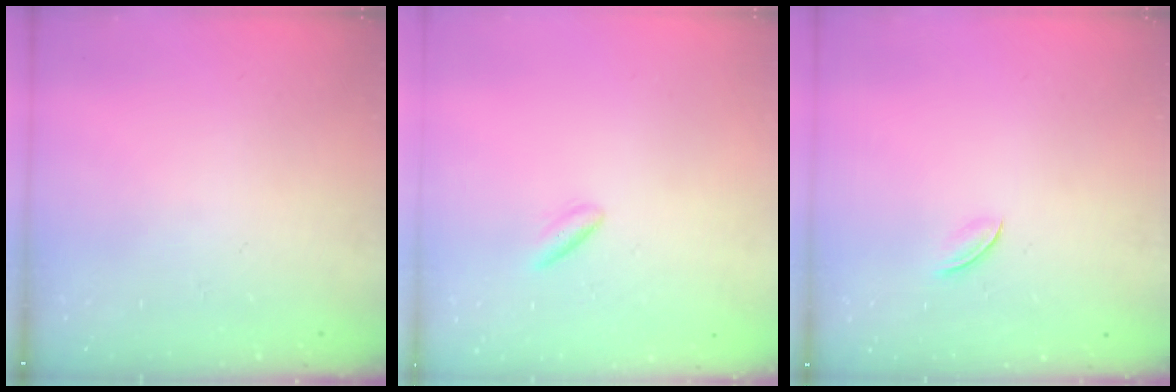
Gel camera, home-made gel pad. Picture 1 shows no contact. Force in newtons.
{"total": 2.5, "press": 2.2, "slide": 1.2}
{"total": 2.3, "press": 2.2, "slide": 0.7}